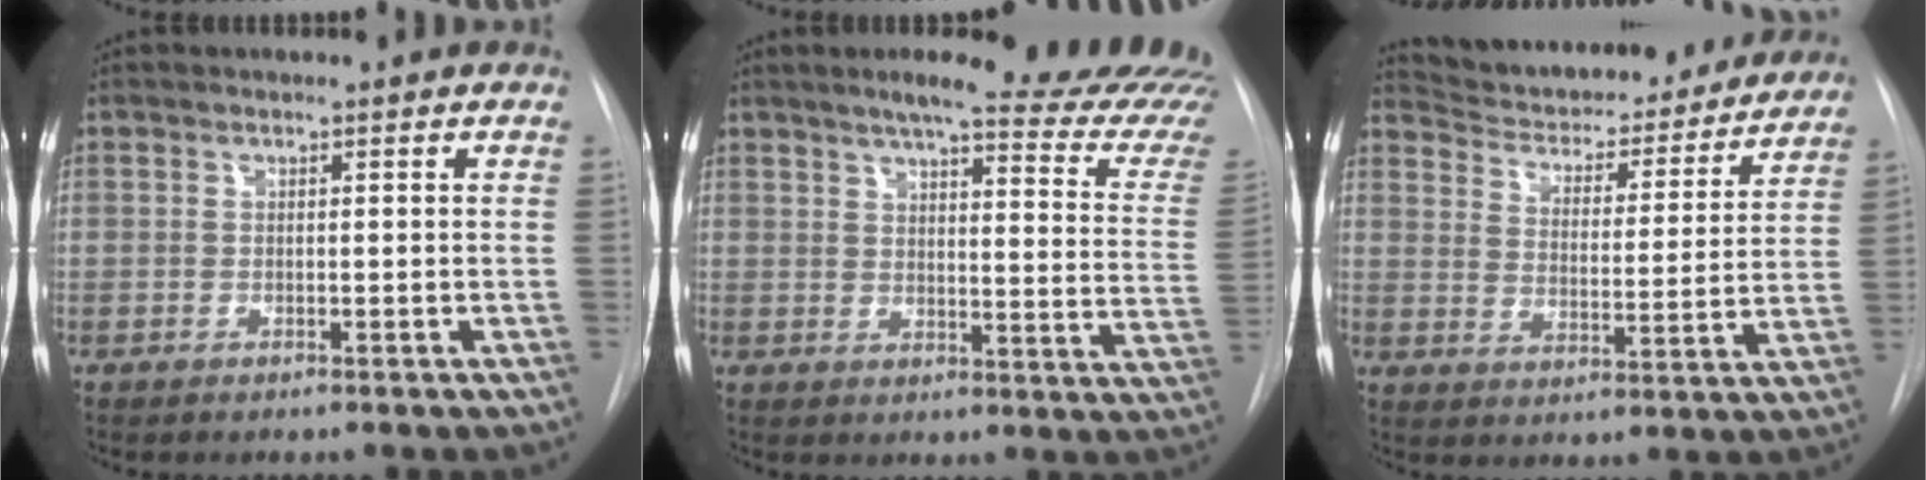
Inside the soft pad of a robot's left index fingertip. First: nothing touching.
{"total": 24.3, "force": [21.9, 1.2, 10.5], "torque": [-0.137, -0.088, 0.247]}
{"total": 23.2, "force": [21.5, 5.5, 6.8], "torque": [-0.102, -0.019, 0.286]}